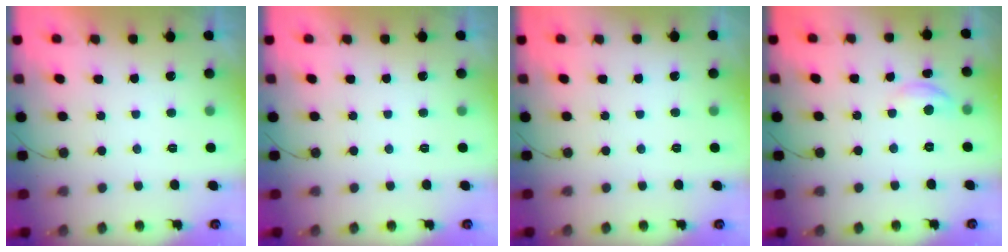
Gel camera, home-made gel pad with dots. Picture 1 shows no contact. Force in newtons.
{"total": 0.0}
{"total": 0.0}
{"total": 4.7, "press": 4.6, "slide": 0.5}